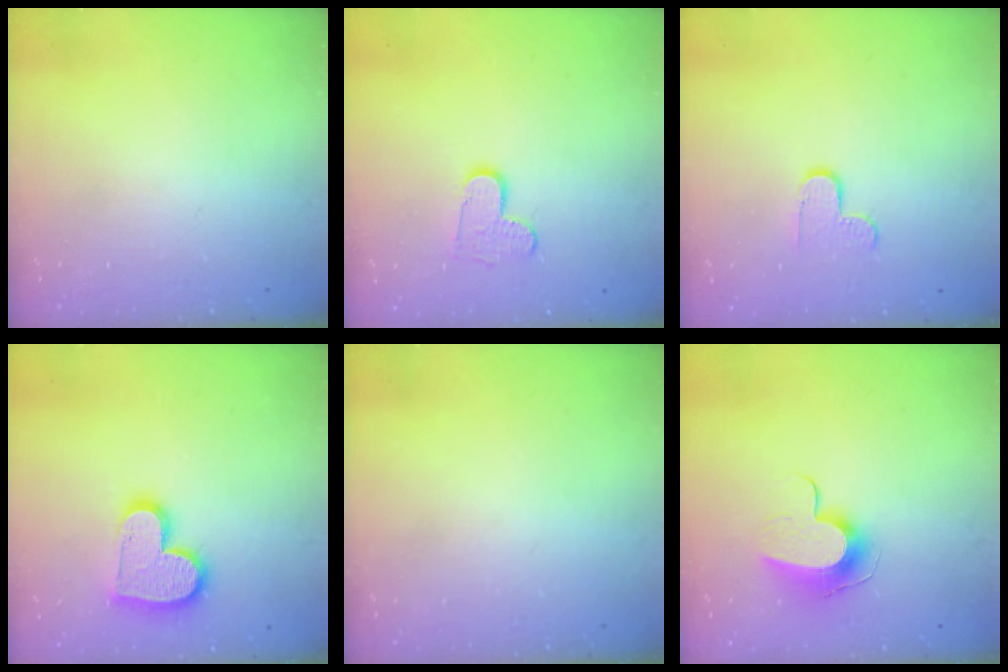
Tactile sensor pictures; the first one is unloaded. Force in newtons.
{"total": 8.3, "press": 8.3, "slide": 0.5}
{"total": 4.7, "press": 4.6, "slide": 0.4}
{"total": 13.9, "press": 13.9, "slide": 1.2}
{"total": 0.0}
{"total": 10.1, "press": 10.1, "slide": 0.3}